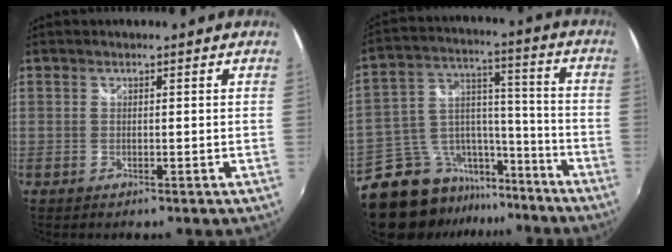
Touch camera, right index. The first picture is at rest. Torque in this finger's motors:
{"motor_torque": [-0.27, -0.18, -0.83, -0.21]}